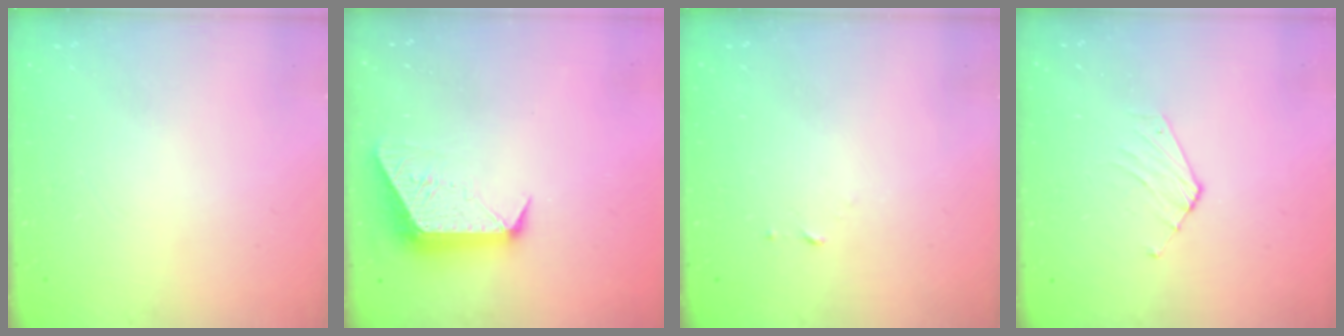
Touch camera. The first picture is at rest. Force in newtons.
{"total": 9.9, "press": 9.8, "slide": 0.8}
{"total": 2.5, "press": 2.5, "slide": 0.2}
{"total": 3.5, "press": 3.5, "slide": 0.3}